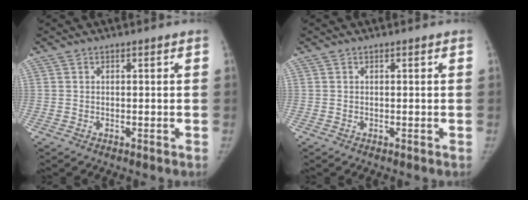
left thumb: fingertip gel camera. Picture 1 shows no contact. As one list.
[{"total": 0.0}]